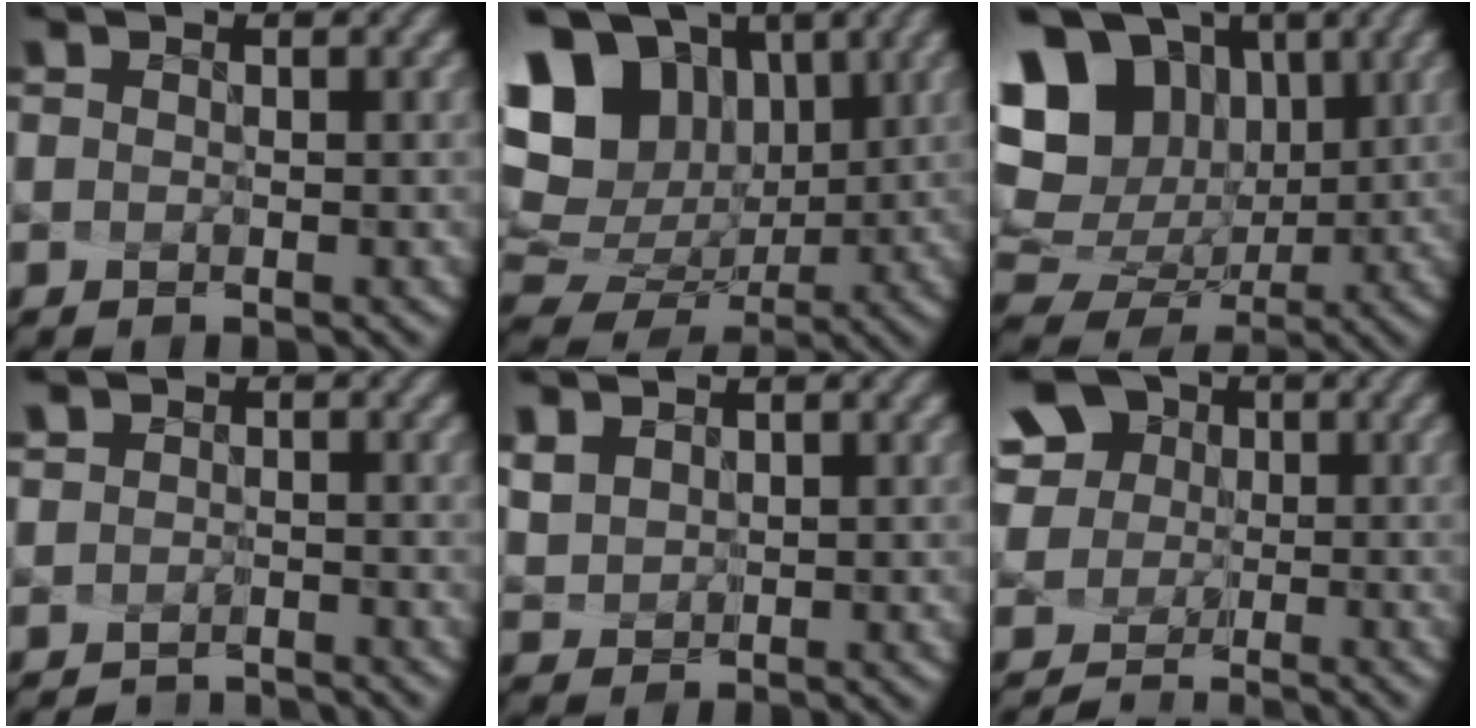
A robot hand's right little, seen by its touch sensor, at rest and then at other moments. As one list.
[{"total": 14.4, "force": [4.3, 11.2, 8.0], "torque": [-0.202, 0.011, 0.118]}, {"total": 15.9, "force": [4.9, 12.9, 7.9], "torque": [-0.206, 0.011, 0.114]}, {"total": 2.5, "force": [-2.3, 1.1, -0.1], "torque": [0.020, -0.011, -0.027]}, {"total": 1.6, "force": [1.1, 1.0, 0.4], "torque": [-0.056, -0.015, 0.057]}, {"total": 8.9, "force": [-0.7, 8.4, 2.9], "torque": [-0.123, 0.000, -0.015]}]